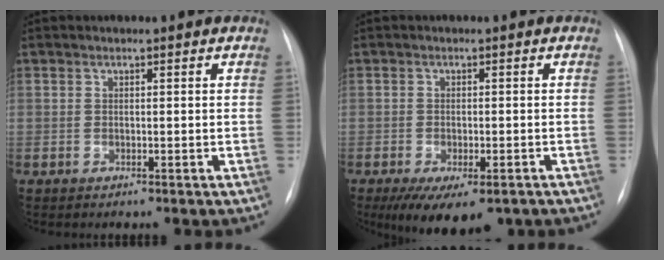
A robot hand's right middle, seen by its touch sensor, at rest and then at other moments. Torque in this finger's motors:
{"motor_torque": [1.15, -0.99, 0.25, 0.05]}